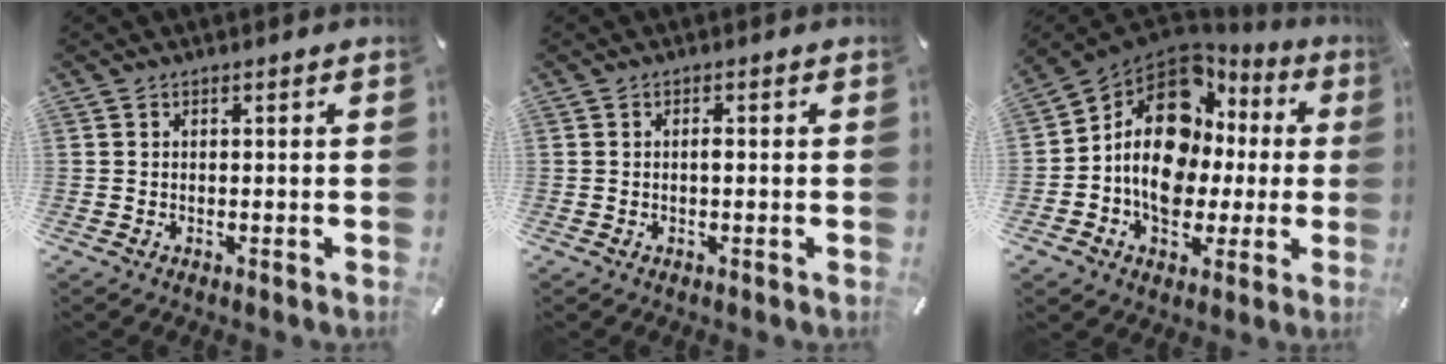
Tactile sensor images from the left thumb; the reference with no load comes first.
{"total": 1.1, "force": [-0.1, 0.4, 1.0], "torque": [-0.020, 0.001, -0.003]}
{"total": 16.1, "force": [2.1, 12.3, 10.1], "torque": [-0.184, -0.017, 0.040]}